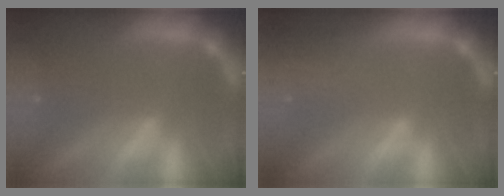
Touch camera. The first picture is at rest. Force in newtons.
{"total": 2.9}